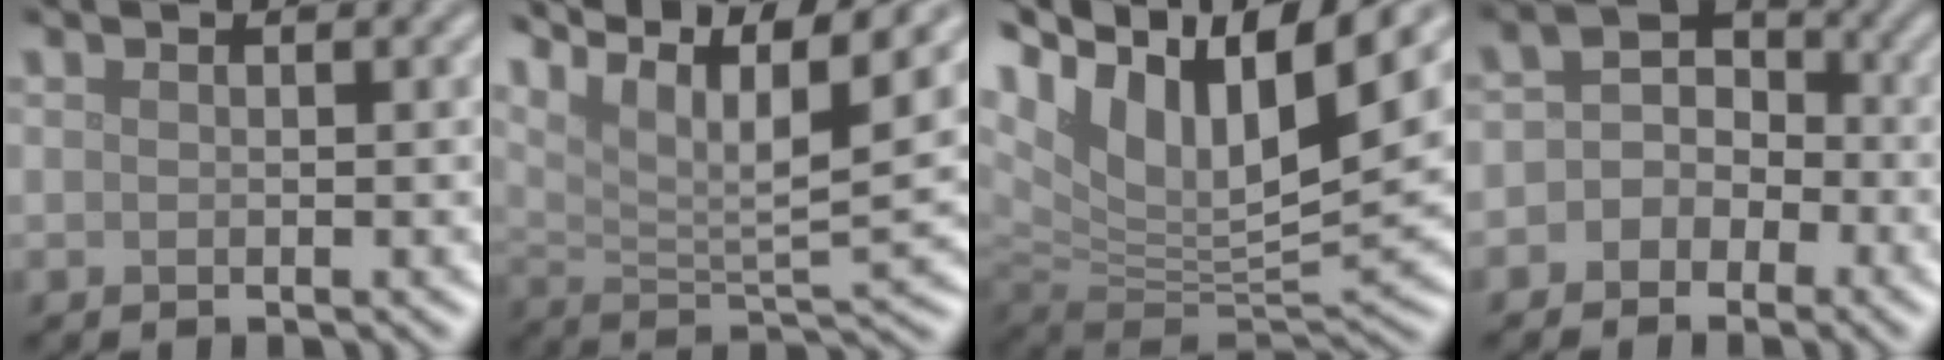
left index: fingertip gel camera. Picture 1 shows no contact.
{"total": 12.8, "force": [8.5, 3.1, 9.0], "torque": [-0.153, 0.011, 0.129]}
{"total": 15.0, "force": [8.1, 6.5, 10.9], "torque": [-0.234, 0.037, 0.147]}
{"total": 3.7, "force": [-1.1, 3.2, 1.5], "torque": [0.011, 0.014, -0.036]}